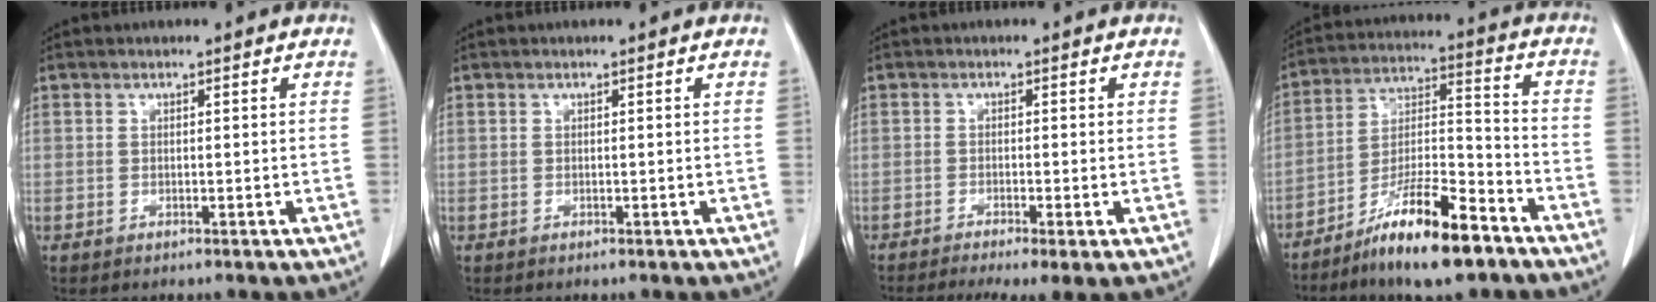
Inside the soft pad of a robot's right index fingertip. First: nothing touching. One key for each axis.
{"total": 0.0}
{"total": 7.4, "fx": -5.0, "fy": 1.1, "fz": 5.4, "tx": -0.085, "ty": -0.014, "tz": -0.083}
{"total": 14.3, "fx": -9.7, "fy": 2.5, "fz": 10.2, "tx": -0.190, "ty": -0.004, "tz": -0.171}